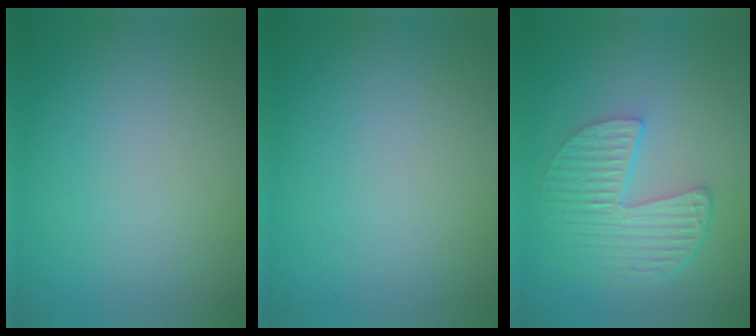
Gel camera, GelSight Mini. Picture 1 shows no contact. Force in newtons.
{"total": 0.0}
{"total": 5.3, "press": 4.0, "slide": 3.5}